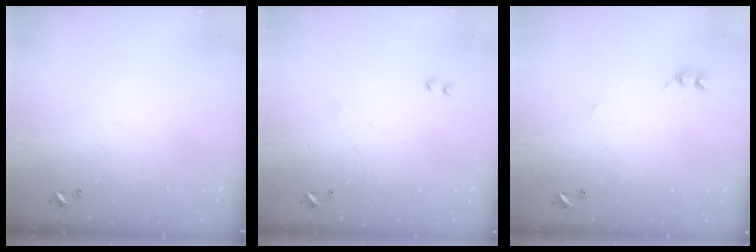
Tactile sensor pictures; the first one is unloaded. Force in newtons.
{"total": 0.9, "press": 0.8, "slide": 0.5}
{"total": 2.3, "press": 2.3, "slide": 0.3}